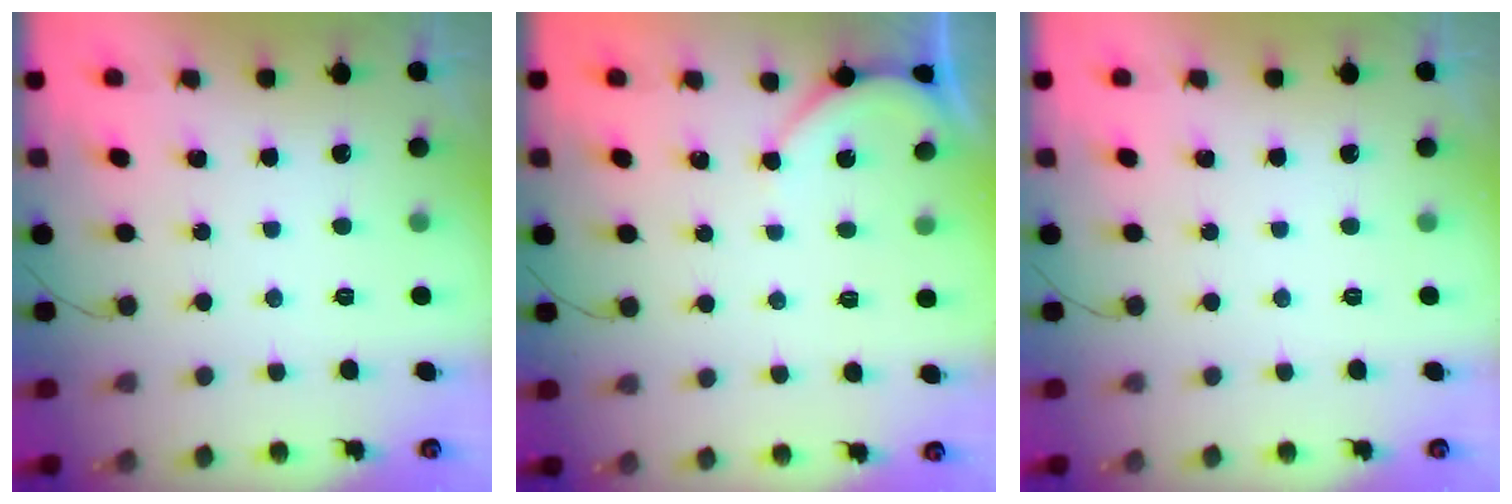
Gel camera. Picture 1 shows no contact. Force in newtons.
{"total": 3.2, "press": 3.1, "slide": 0.3}
{"total": 0.0}